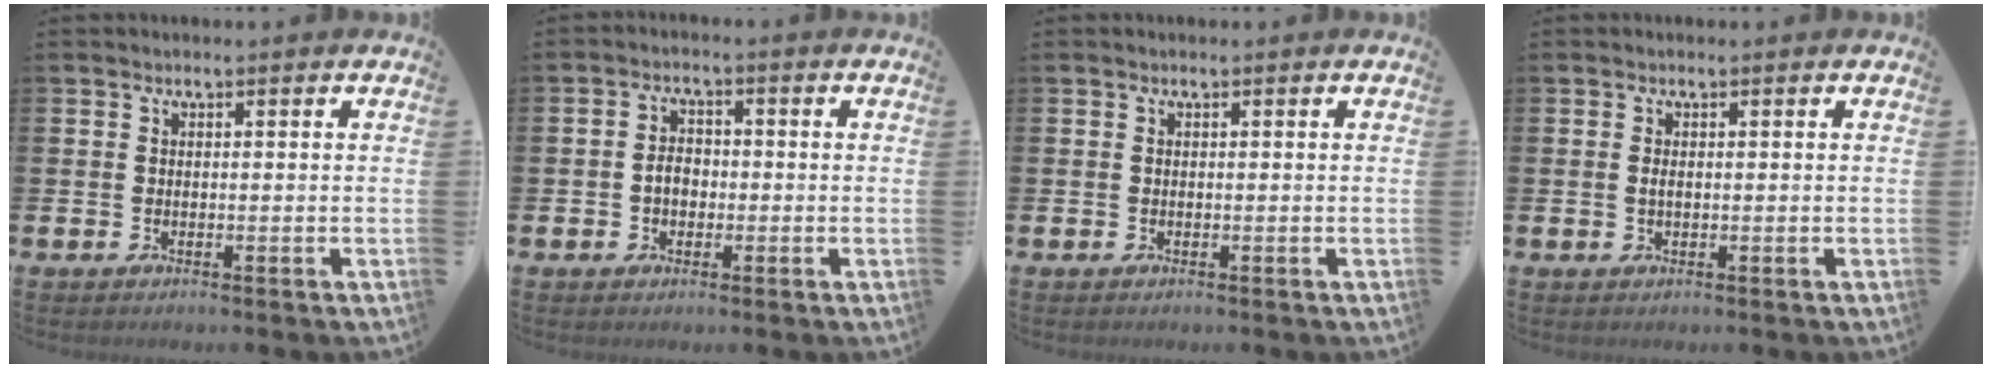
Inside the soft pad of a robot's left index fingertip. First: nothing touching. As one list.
[{"total": 2.7, "force": [-0.6, 2.0, 1.7], "torque": [-0.019, -0.001, -0.016]}, {"total": 0.0}, {"total": 0.8, "force": [0.1, 0.3, 0.7], "torque": [-0.008, -0.001, -0.001]}]